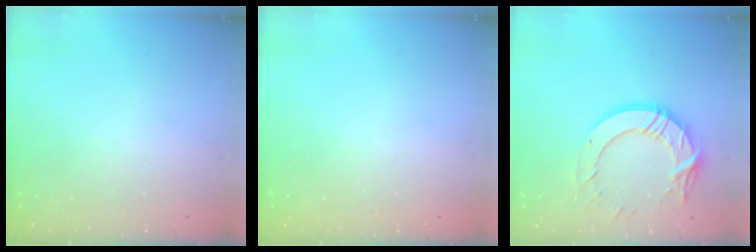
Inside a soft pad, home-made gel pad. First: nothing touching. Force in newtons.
{"total": 0.0}
{"total": 15.4, "press": 15.3, "slide": 1.3}